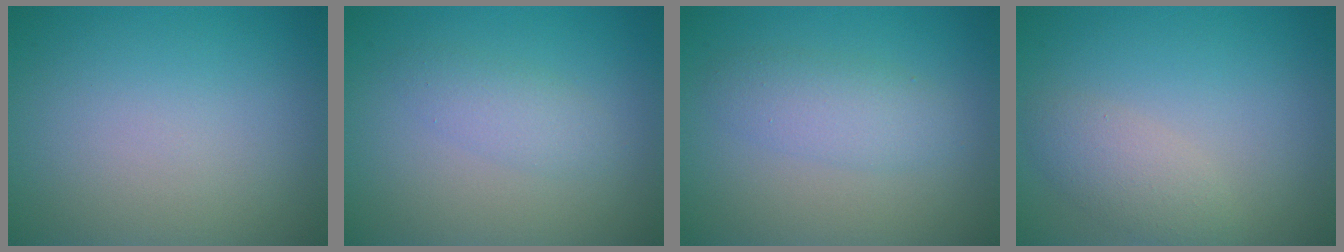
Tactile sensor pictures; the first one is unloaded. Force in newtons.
{"total": 1.9, "press": 1.9, "slide": 0.1}
{"total": 2.7, "press": 2.7, "slide": 0.1}
{"total": 2.5, "press": 2.5, "slide": 0.0}